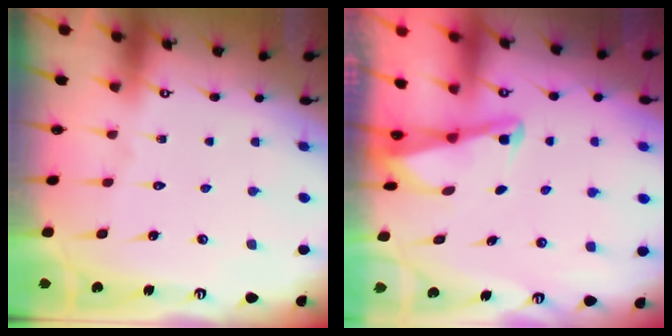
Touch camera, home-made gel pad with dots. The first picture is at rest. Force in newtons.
{"total": 2.0, "press": 2.0, "slide": 0.4}